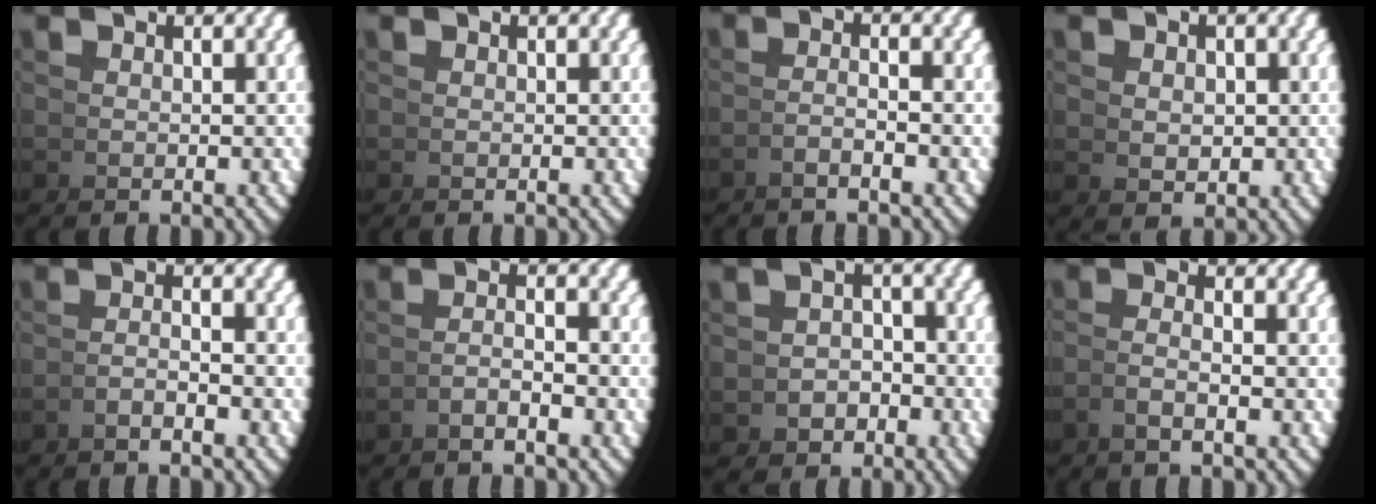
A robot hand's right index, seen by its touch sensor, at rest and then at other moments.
{"total": 0.0}
{"total": 1.9, "force": [-1.1, -1.1, 1.1], "torque": [-0.009, 0.005, -0.022]}
{"total": 0.9, "force": [0.6, 0.1, 0.6], "torque": [-0.003, -0.003, 0.023]}
{"total": 1.8, "force": [-1.3, -1.0, 0.8], "torque": [-0.002, 0.006, -0.026]}
{"total": 1.9, "force": [-1.2, -0.6, 1.3], "torque": [-0.009, 0.005, -0.024]}
{"total": 3.9, "force": [-2.0, 3.2, 1.1], "torque": [-0.003, -0.011, -0.033]}
{"total": 1.8, "force": [-0.7, -0.9, 1.4], "torque": [-0.027, 0.000, -0.009]}